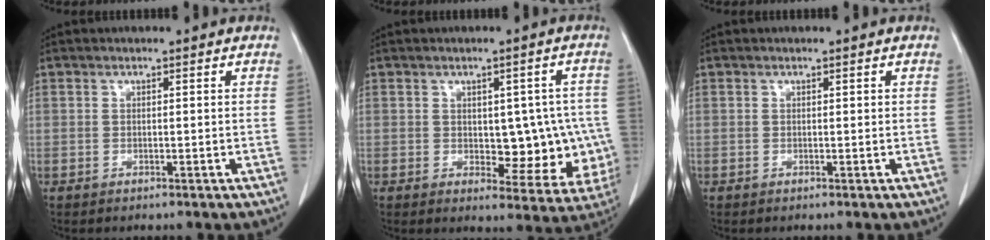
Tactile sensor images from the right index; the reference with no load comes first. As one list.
[{"total": 9.8, "force": [-0.4, 5.1, 8.3], "torque": [-0.078, 0.009, 0.009]}, {"total": 0.0}]